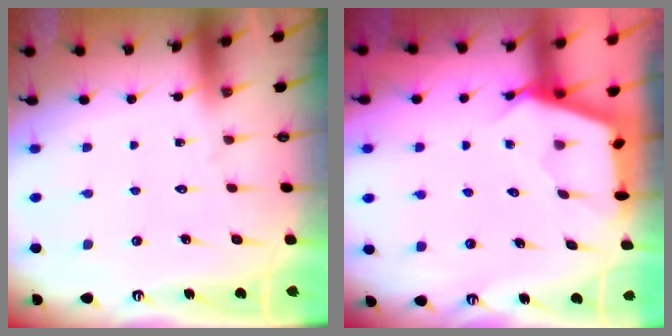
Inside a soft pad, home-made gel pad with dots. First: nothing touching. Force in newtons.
{"total": 2.6, "press": 2.5, "slide": 0.3}